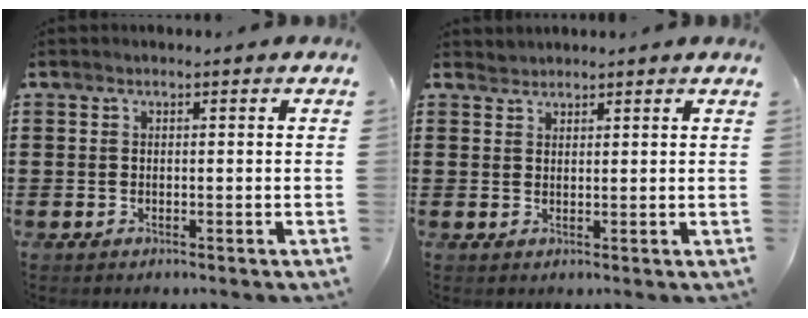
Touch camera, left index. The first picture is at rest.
{"total": 1.4, "force": [1.4, 0.1, -0.2], "torque": [0.000, 0.000, 0.028]}